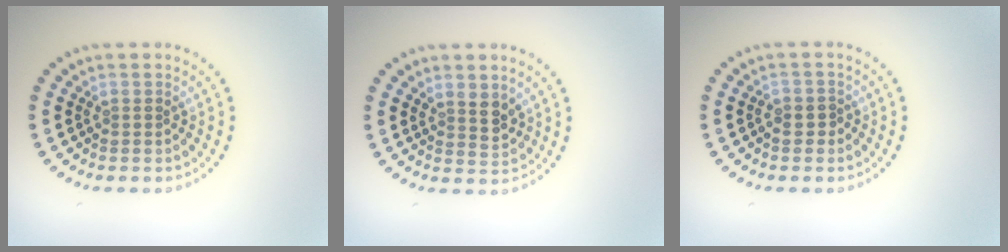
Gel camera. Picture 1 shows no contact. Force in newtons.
{"total": 2.0, "press": 1.9, "slide": 0.8}
{"total": 1.3, "press": 1.1, "slide": 0.6}